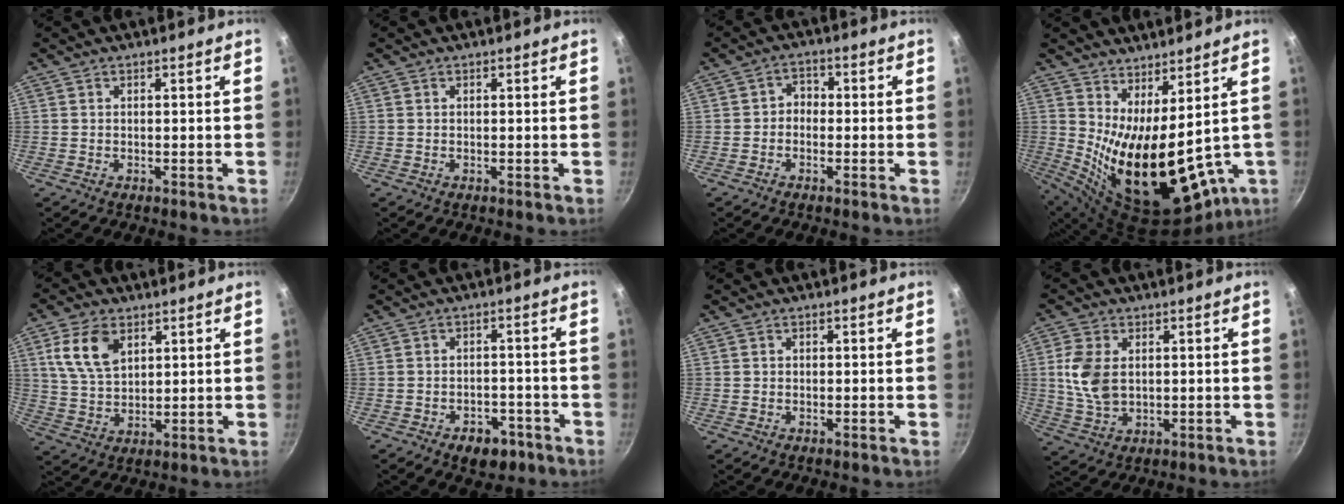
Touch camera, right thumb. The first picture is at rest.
{"total": 0.0}
{"total": 3.0, "force": [-0.8, 2.5, 1.5], "torque": [-0.007, 0.015, -0.022]}
{"total": 19.2, "force": [3.4, 8.0, 17.2], "torque": [-0.254, -0.053, 0.090]}
{"total": 10.2, "force": [4.3, 6.2, 6.9], "torque": [-0.119, -0.013, 0.086]}
{"total": 6.1, "force": [-3.6, 3.9, 3.1], "torque": [-0.021, 0.027, -0.039]}
{"total": 0.6, "force": [0.0, 0.6, 0.1], "torque": [0.001, 0.001, -0.002]}
{"total": 8.8, "force": [1.2, 5.9, 6.5], "torque": [-0.125, -0.011, 0.028]}